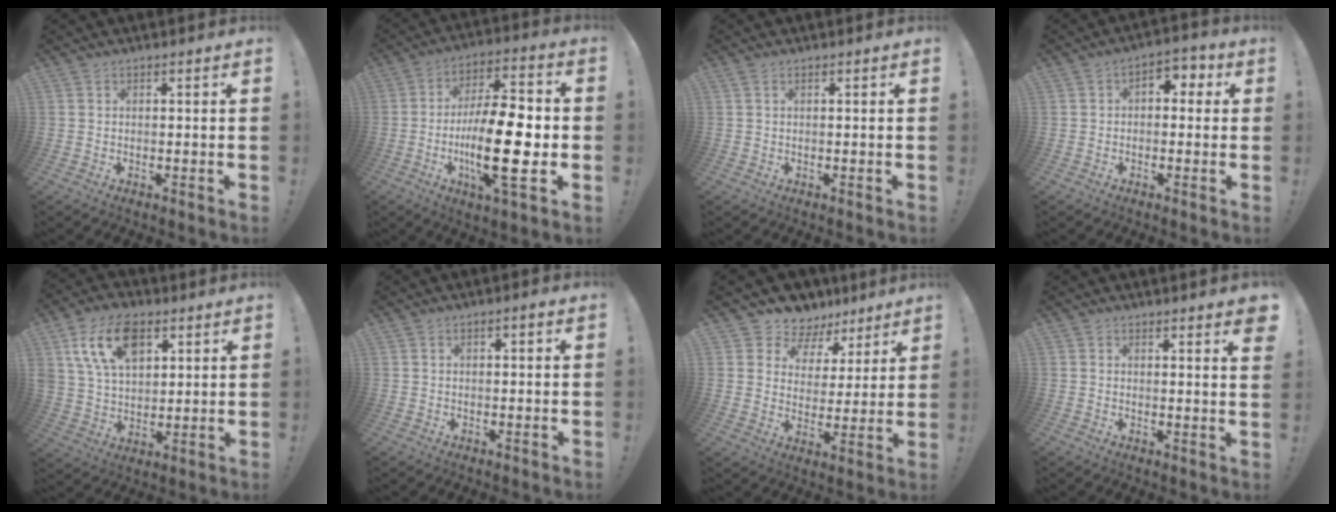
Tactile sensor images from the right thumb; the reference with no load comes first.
{"total": 21.0, "force": [-4.3, 6.4, 19.5], "torque": [-0.356, 0.002, -0.072]}
{"total": 0.5, "force": [0.3, 0.1, 0.4], "torque": [-0.014, 0.002, 0.006]}
{"total": 4.1, "force": [-0.6, 3.2, 2.6], "torque": [-0.025, 0.009, -0.012]}
{"total": 16.1, "force": [7.5, 10.0, 10.2], "torque": [-0.178, -0.020, 0.139]}
{"total": 1.2, "force": [0.0, 0.5, 1.1], "torque": [-0.018, 0.002, -0.001]}
{"total": 7.8, "force": [5.8, 5.1, 0.8], "torque": [-0.021, -0.050, 0.112]}
{"total": 2.1, "force": [1.8, -0.1, 1.0], "torque": [-0.001, -0.018, 0.028]}